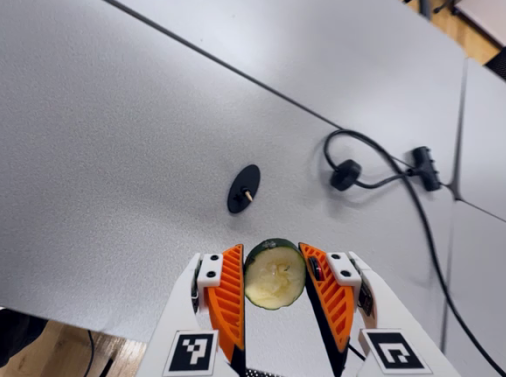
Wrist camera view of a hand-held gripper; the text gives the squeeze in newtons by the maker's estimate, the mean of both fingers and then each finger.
{"total": 4.5, "left": 4.6, "right": 4.3}